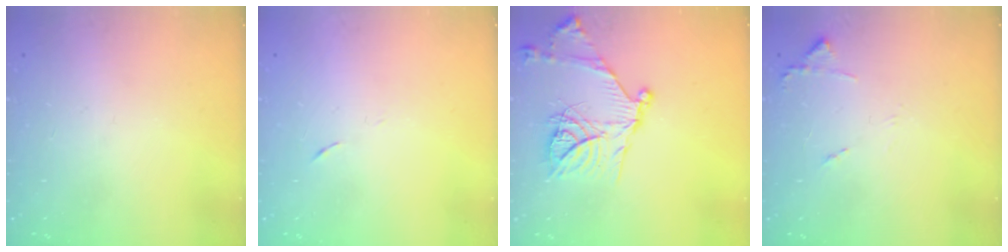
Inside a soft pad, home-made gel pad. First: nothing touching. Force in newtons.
{"total": 4.0, "press": 3.6, "slide": 1.7}
{"total": 18.9, "press": 18.8, "slide": 1.9}
{"total": 7.8, "press": 7.7, "slide": 0.7}